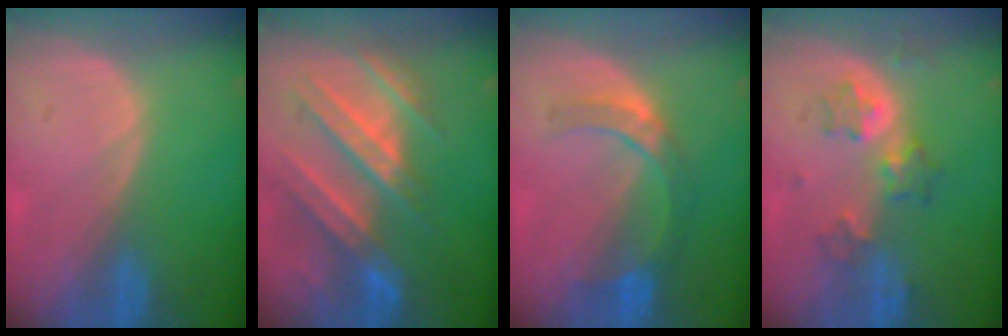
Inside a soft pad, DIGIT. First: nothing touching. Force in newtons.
{"total": 10.1, "press": 9.5, "slide": 3.4}
{"total": 5.4, "press": 5.3, "slide": 1.0}
{"total": 5.4, "press": 5.1, "slide": 1.5}